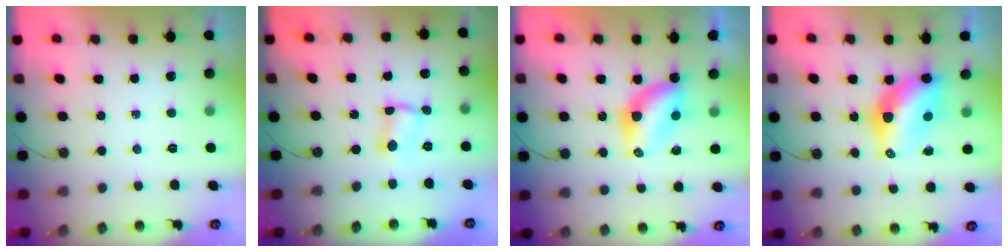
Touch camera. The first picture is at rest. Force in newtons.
{"total": 2.9, "press": 1.4, "slide": 2.5}
{"total": 6.6, "press": 6.6, "slide": 0.2}
{"total": 10.7, "press": 10.6, "slide": 0.9}